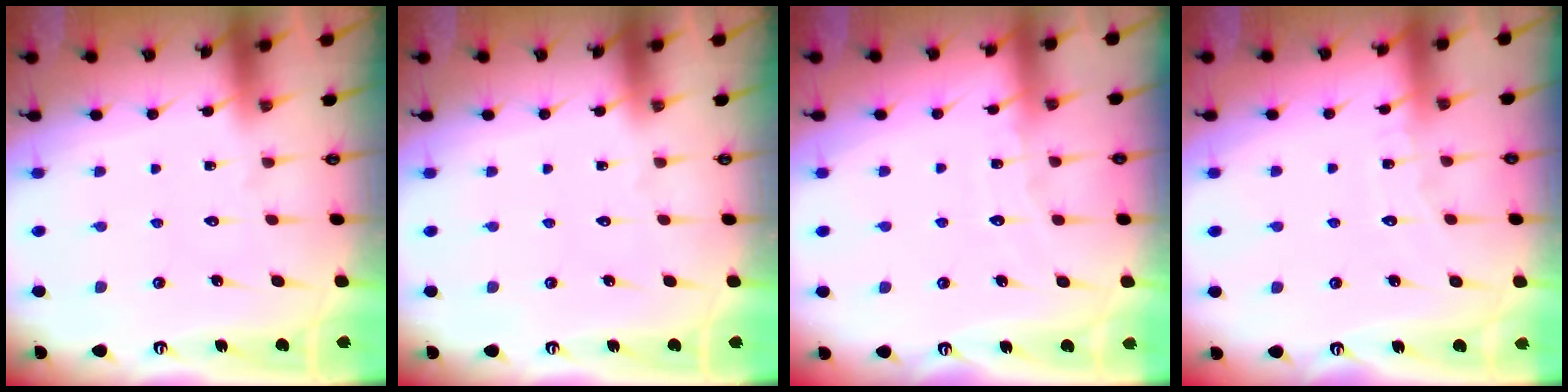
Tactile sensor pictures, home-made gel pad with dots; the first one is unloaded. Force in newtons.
{"total": 0.0}
{"total": 4.4, "press": 4.3, "slide": 0.5}
{"total": 4.6, "press": 4.6, "slide": 0.5}